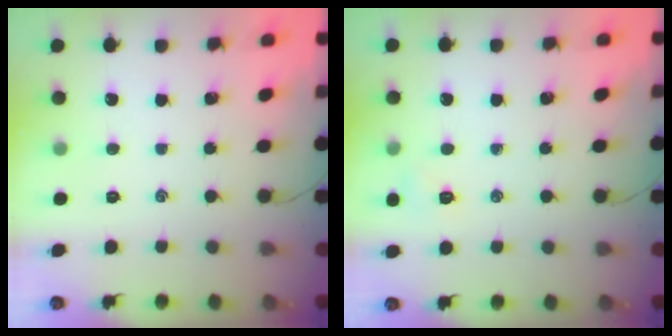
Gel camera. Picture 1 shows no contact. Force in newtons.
{"total": 4.8, "press": 4.7, "slide": 0.9}